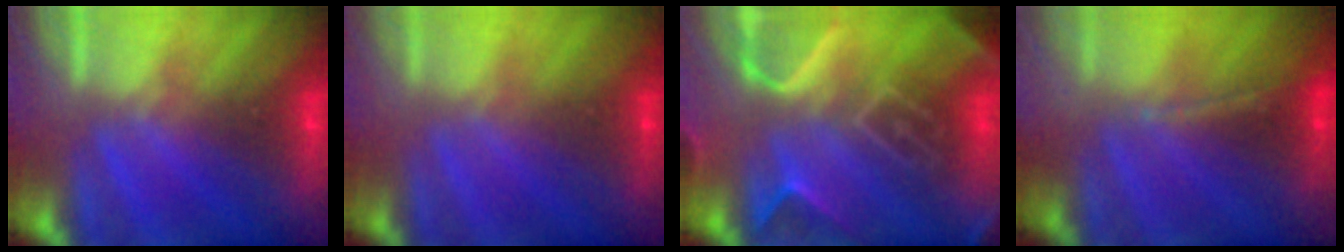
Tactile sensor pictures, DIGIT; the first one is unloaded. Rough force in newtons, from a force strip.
{"total": 2.6}
{"total": 9.7}
{"total": 1.2}